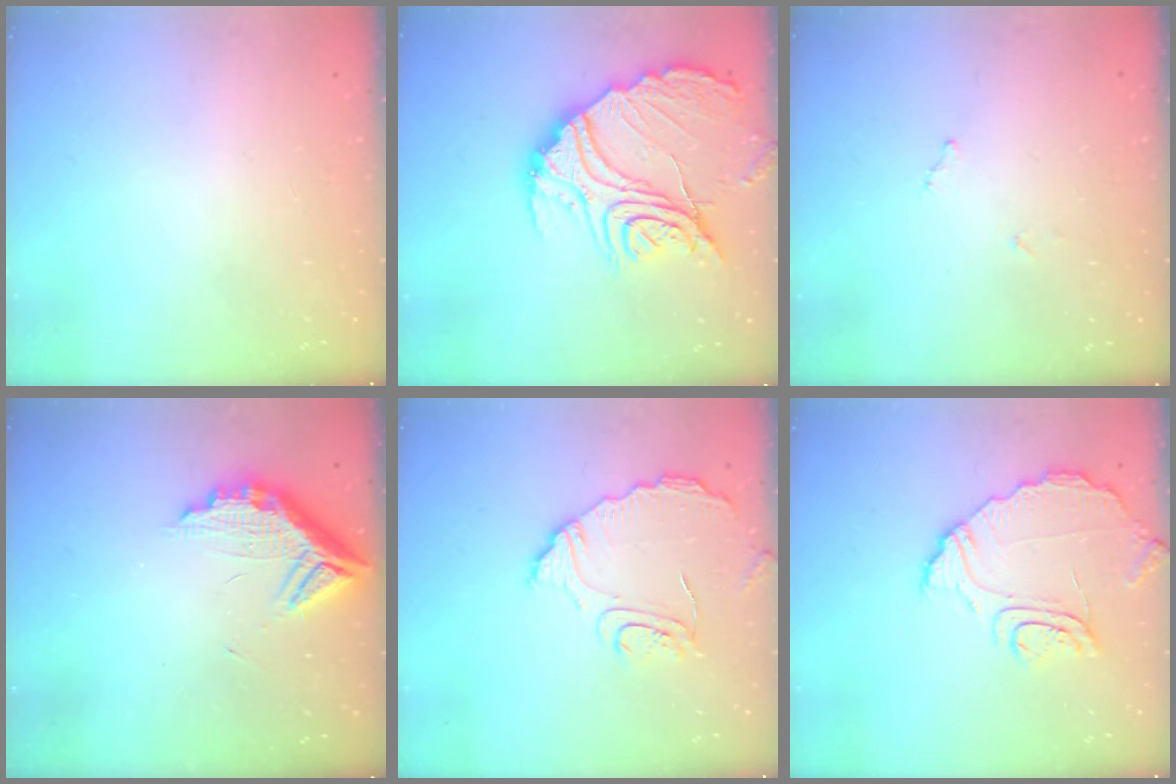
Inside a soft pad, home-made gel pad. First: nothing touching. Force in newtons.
{"total": 22.1, "press": 22.0, "slide": 1.8}
{"total": 6.4, "press": 6.4, "slide": 0.4}
{"total": 12.6, "press": 12.6, "slide": 1.0}
{"total": 10.6, "press": 10.6, "slide": 0.7}
{"total": 9.4, "press": 9.3, "slide": 1.0}